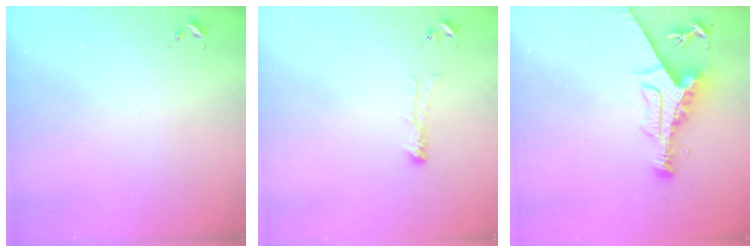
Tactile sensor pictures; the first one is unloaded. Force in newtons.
{"total": 5.6, "press": 5.6, "slide": 0.6}
{"total": 11.3, "press": 11.2, "slide": 1.5}